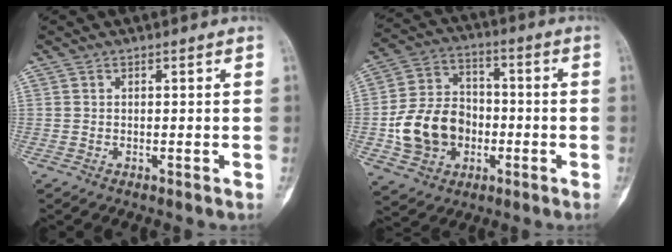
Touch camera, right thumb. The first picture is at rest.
{"total": 14.8, "force": [-2.9, 11.7, 8.5], "torque": [-0.130, 0.029, -0.048]}